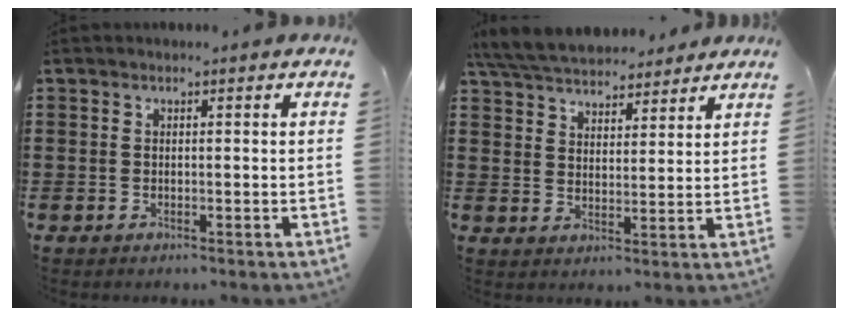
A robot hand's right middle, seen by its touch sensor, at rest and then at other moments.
{"total": 6.7, "force": [6.5, 1.4, 1.2], "torque": [-0.051, -0.021, 0.120]}